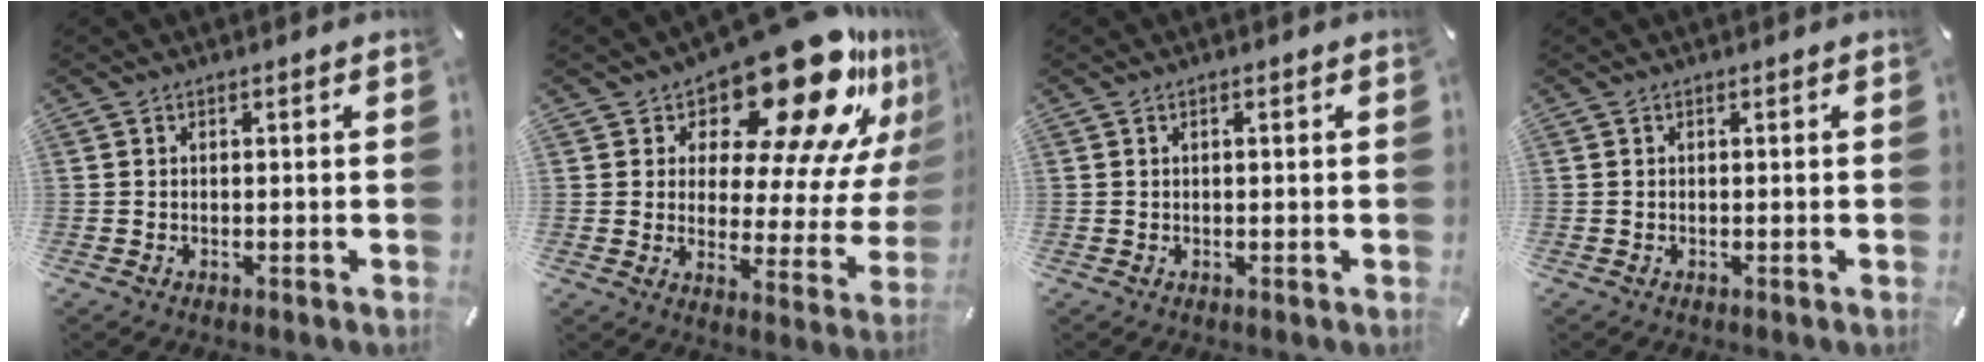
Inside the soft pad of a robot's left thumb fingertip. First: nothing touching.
{"total": 23.8, "force": [16.8, 8.9, 14.3], "torque": [-0.190, -0.137, 0.274]}
{"total": 0.6, "force": [0.1, 0.1, 0.6], "torque": [-0.010, 0.002, 0.001]}
{"total": 0.0}